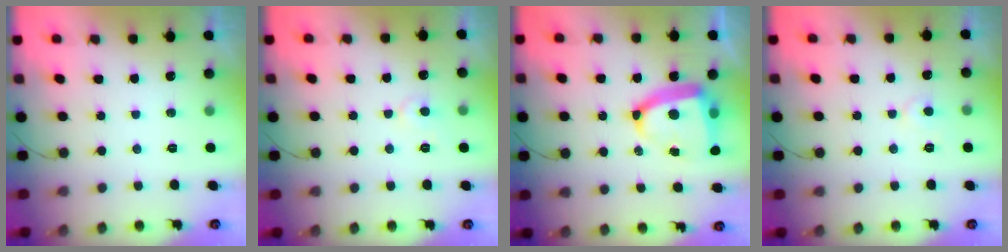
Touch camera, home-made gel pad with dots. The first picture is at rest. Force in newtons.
{"total": 4.8, "press": 4.7, "slide": 0.5}
{"total": 14.6, "press": 14.5, "slide": 1.7}
{"total": 3.6, "press": 3.6, "slide": 0.5}